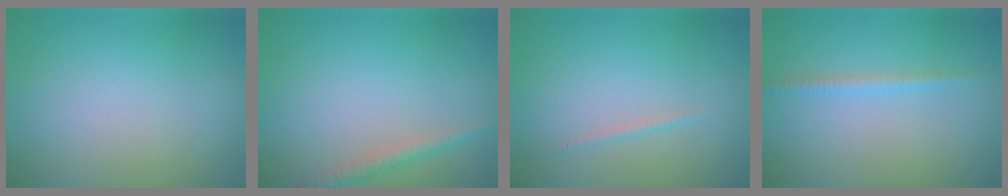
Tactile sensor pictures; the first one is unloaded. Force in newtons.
{"total": 1.6, "press": 1.6, "slide": 0.0}
{"total": 0.6, "press": 0.6, "slide": 0.0}
{"total": 1.3, "press": 1.3, "slide": 0.1}